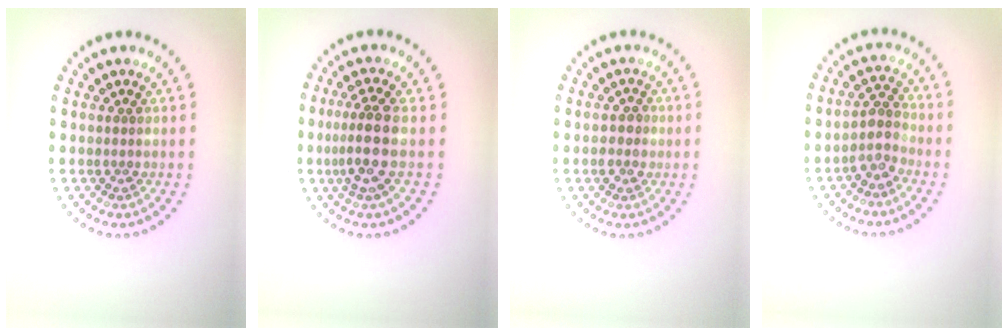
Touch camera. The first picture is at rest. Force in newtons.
{"total": 3.4, "press": 2.7, "slide": 2.1}
{"total": 1.6, "press": 1.6, "slide": 0.3}
{"total": 2.2, "press": 1.9, "slide": 1.2}